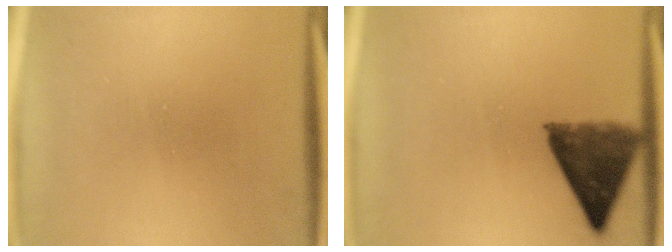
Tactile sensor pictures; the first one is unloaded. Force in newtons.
{"total": 8.2}